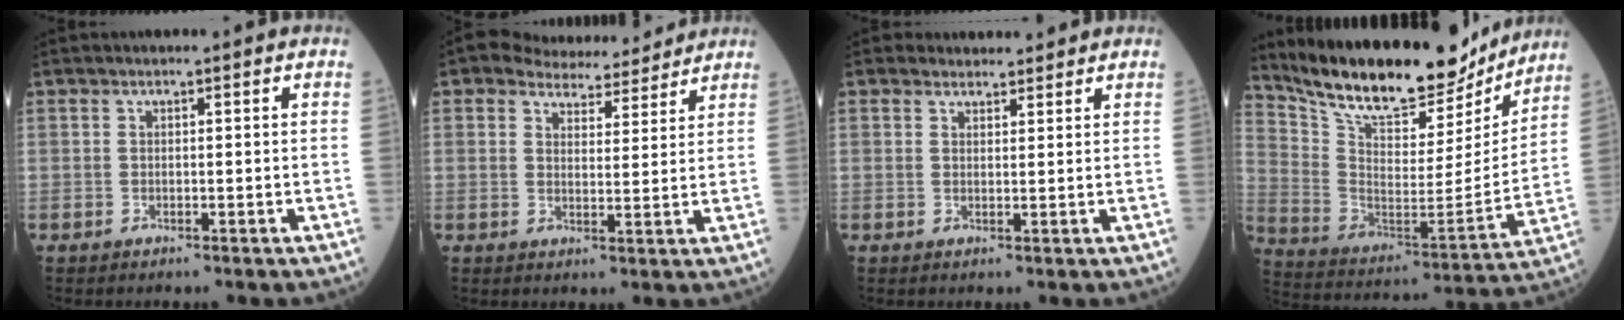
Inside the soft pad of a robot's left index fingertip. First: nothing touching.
{"total": 8.4, "force": [7.7, 2.9, 1.8], "torque": [-0.022, 0.006, 0.100]}
{"total": 2.8, "force": [2.5, 1.3, -0.1], "torque": [0.005, 0.006, 0.033]}
{"total": 22.6, "force": [19.9, 5.9, 8.9], "torque": [-0.160, -0.022, 0.312]}